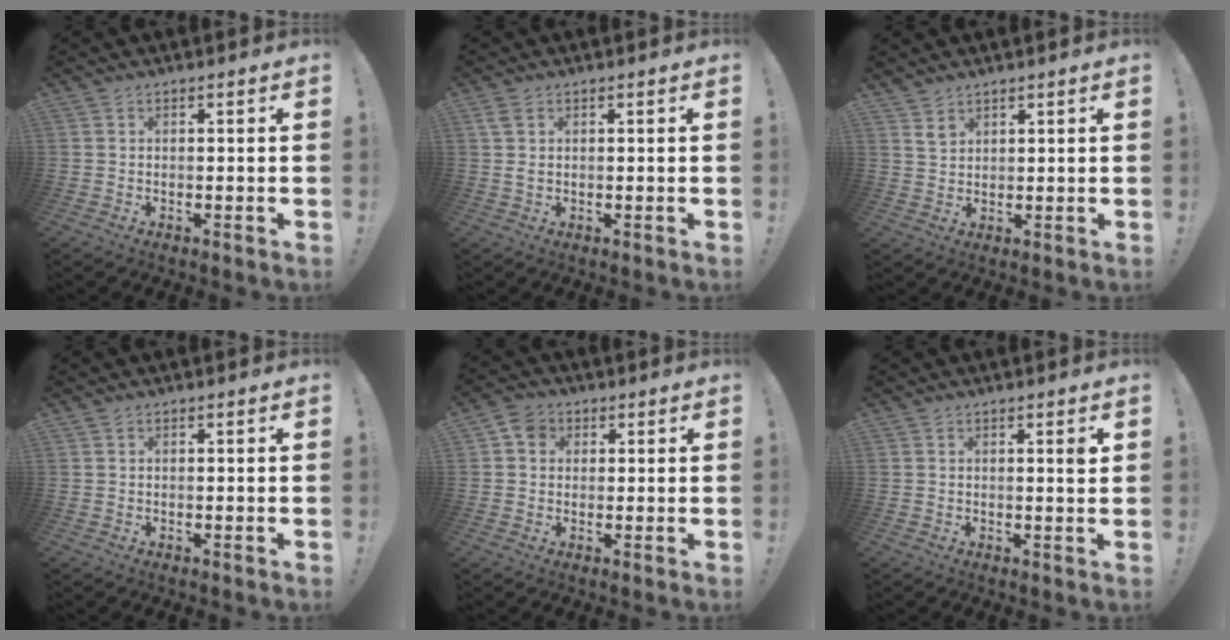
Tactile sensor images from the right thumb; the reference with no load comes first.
{"total": 2.5, "force": [0.9, 1.3, 1.9], "torque": [-0.034, 0.001, 0.017]}
{"total": 3.7, "force": [2.8, 2.2, 0.8], "torque": [-0.013, -0.019, 0.054]}
{"total": 0.0}
{"total": 5.0, "force": [1.5, 4.3, 2.1], "torque": [-0.031, 0.005, 0.030]}
{"total": 1.7, "force": [0.8, -0.1, 1.4], "torque": [-0.012, -0.007, 0.008]}